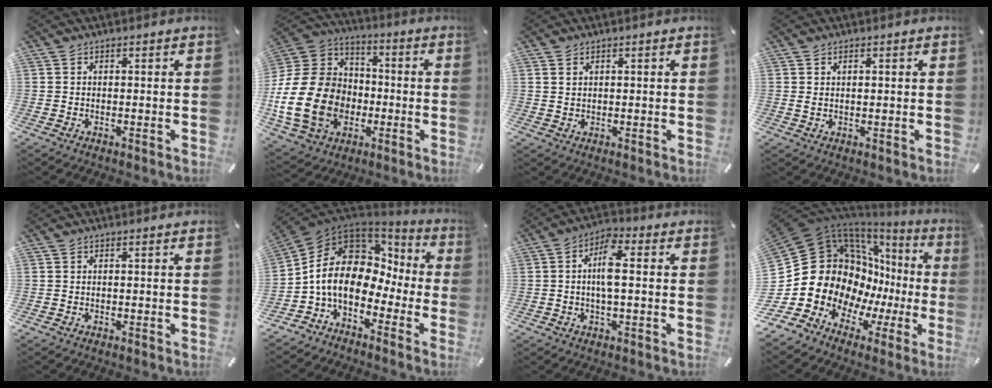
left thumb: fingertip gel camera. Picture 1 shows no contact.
{"total": 22.4, "force": [-5.7, 17.6, 12.6], "torque": [-0.256, 0.027, -0.089]}
{"total": 1.4, "force": [0.8, 1.0, 0.6], "torque": [-0.014, 0.002, 0.014]}
{"total": 1.5, "force": [0.5, 0.6, 1.2], "torque": [-0.025, 0.001, 0.009]}
{"total": 0.0}
{"total": 12.0, "force": [-0.1, 9.4, 7.6], "torque": [-0.169, -0.014, -0.012]}
{"total": 7.4, "force": [0.4, 2.9, 6.8], "torque": [-0.126, 0.009, 0.003]}
{"total": 20.3, "force": [2.5, 17.3, 10.3], "torque": [-0.206, -0.061, 0.092]}